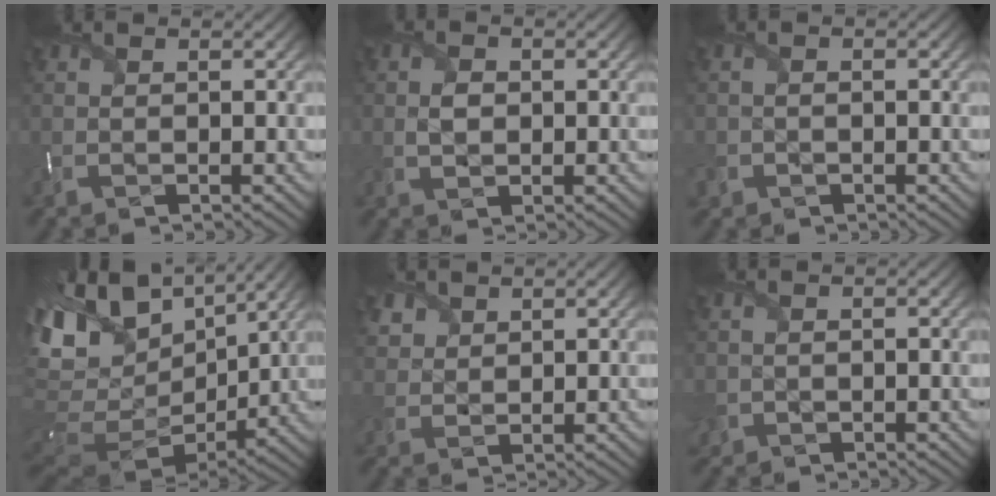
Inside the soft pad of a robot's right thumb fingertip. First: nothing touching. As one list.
[{"total": 2.4, "force": [0.0, 1.7, 1.6], "torque": [-0.038, -0.003, 0.001]}, {"total": 1.5, "force": [-0.8, 1.1, 0.5], "torque": [-0.013, -0.008, -0.016]}, {"total": 15.9, "force": [5.0, 9.7, 11.6], "torque": [-0.263, -0.005, 0.112]}, {"total": 2.6, "force": [1.9, 1.8, -0.1], "torque": [-0.013, 0.000, 0.043]}, {"total": 0.9, "force": [-0.3, 0.8, 0.1], "torque": [-0.002, -0.004, -0.003]}]